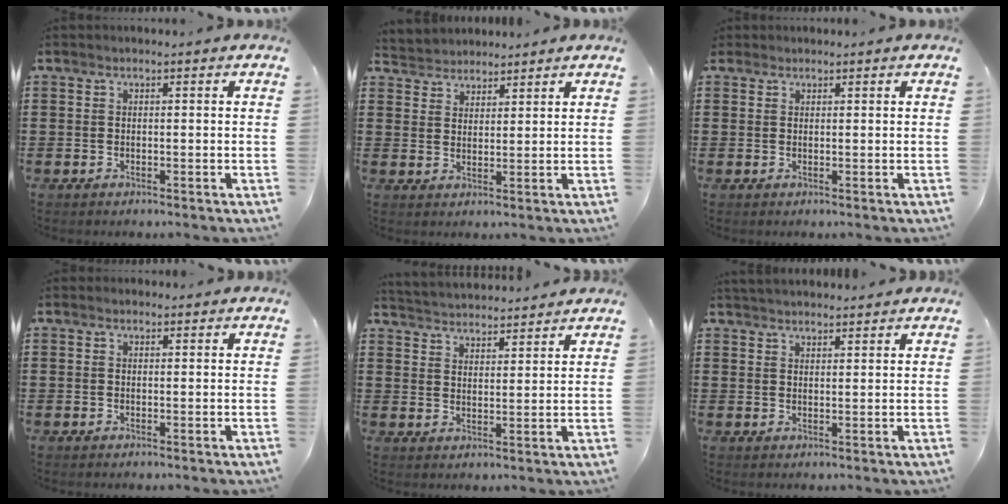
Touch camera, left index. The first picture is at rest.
{"total": 3.2, "force": [2.8, 1.2, -0.8], "torque": [0.000, -0.004, 0.053]}
{"total": 0.9, "force": [0.8, 0.5, 0.0], "torque": [-0.003, 0.003, 0.016]}
{"total": 0.6, "force": [0.4, 0.4, 0.2], "torque": [-0.005, 0.003, 0.008]}
{"total": 3.5, "force": [3.5, 0.2, -0.4], "torque": [-0.008, -0.020, 0.061]}
{"total": 2.4, "force": [2.4, 0.1, 0.1], "torque": [-0.008, 0.000, 0.047]}